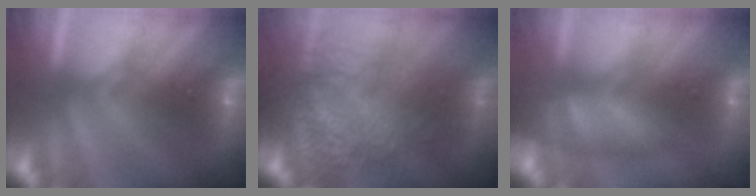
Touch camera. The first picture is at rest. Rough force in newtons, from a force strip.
{"total": 8.6}
{"total": 5.3}